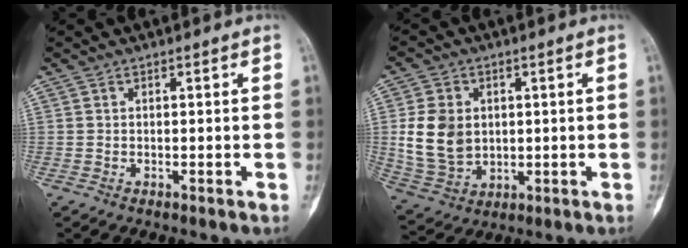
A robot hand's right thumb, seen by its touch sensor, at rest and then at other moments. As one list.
[{"total": 11.0, "force": [1.3, 8.5, 6.8], "torque": [-0.109, -0.008, 0.037]}]